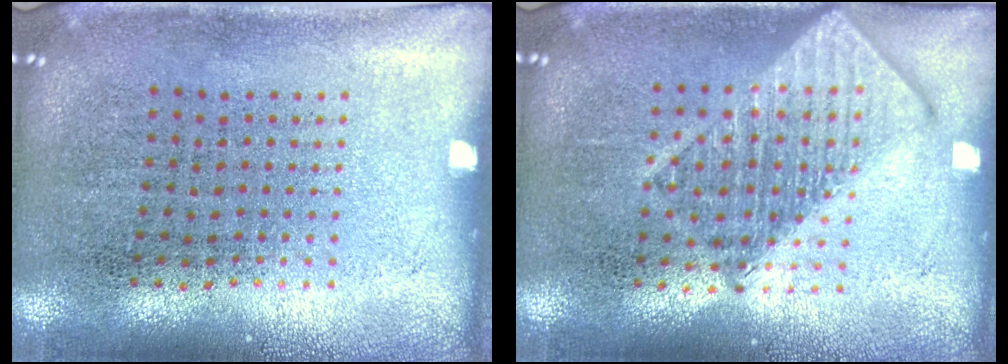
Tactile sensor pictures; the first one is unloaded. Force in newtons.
{"total": 2.4, "press": 2.4, "slide": 0.3}